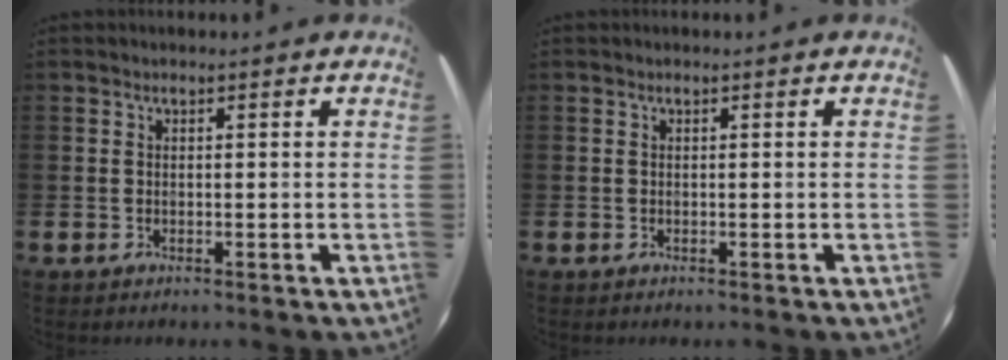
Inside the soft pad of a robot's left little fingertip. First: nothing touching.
{"total": 0.0}